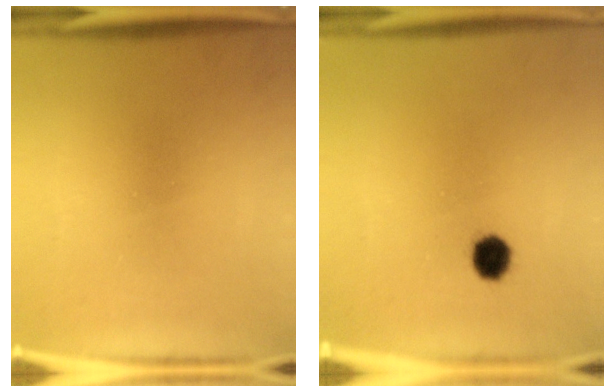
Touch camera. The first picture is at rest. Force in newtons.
{"total": 3.9}